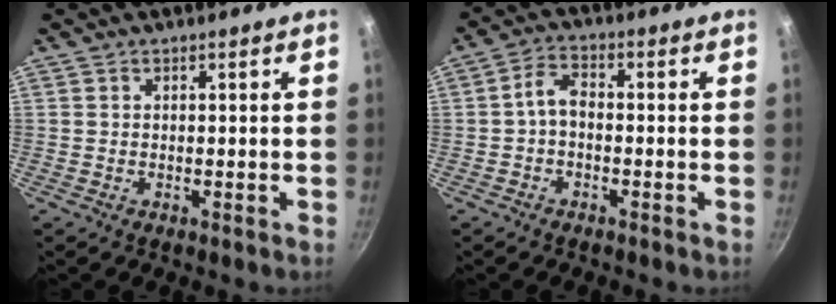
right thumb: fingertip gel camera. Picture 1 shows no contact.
{"total": 4.0, "force": [-0.9, 2.4, 3.1], "torque": [-0.061, 0.024, -0.025]}